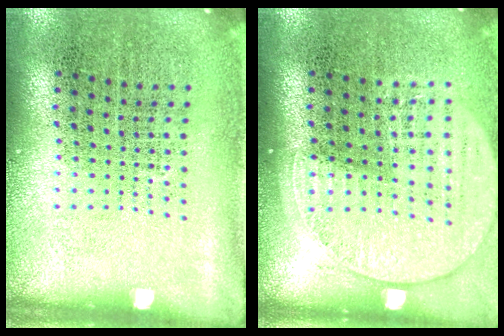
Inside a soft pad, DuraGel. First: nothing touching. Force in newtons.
{"total": 1.5, "press": 1.4, "slide": 0.6}